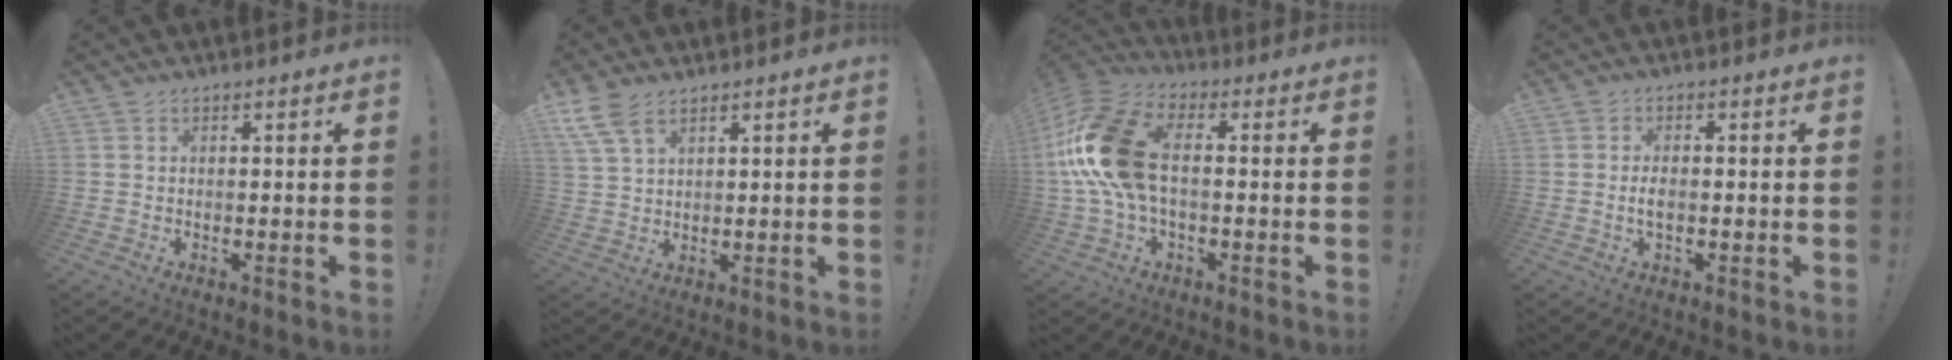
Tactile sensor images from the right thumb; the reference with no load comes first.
{"total": 7.3, "force": [4.7, 3.3, 4.4], "torque": [-0.089, -0.014, 0.094]}
{"total": 19.3, "force": [0.8, 10.8, 15.9], "torque": [-0.309, 0.022, 0.024]}
{"total": 2.9, "force": [-0.4, 1.2, 2.6], "torque": [-0.052, 0.003, -0.009]}